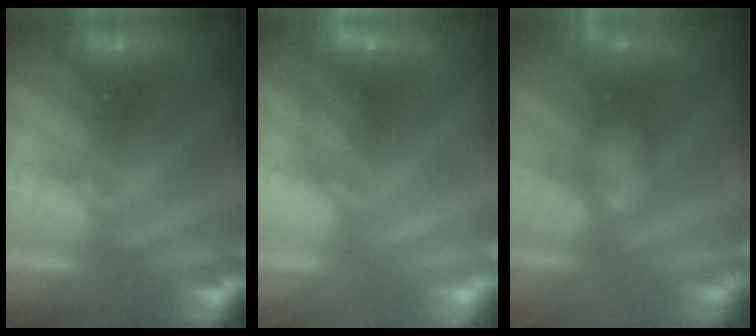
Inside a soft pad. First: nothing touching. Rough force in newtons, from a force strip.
{"total": 2.3}
{"total": 3.0}